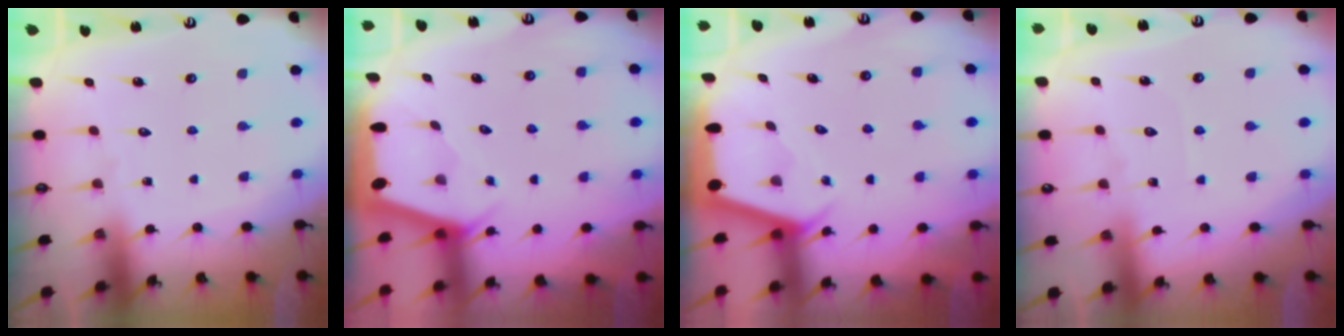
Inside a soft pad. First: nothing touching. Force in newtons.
{"total": 2.9, "press": 2.9, "slide": 0.1}
{"total": 2.2, "press": 2.2, "slide": 0.3}
{"total": 3.1, "press": 3.1, "slide": 0.5}